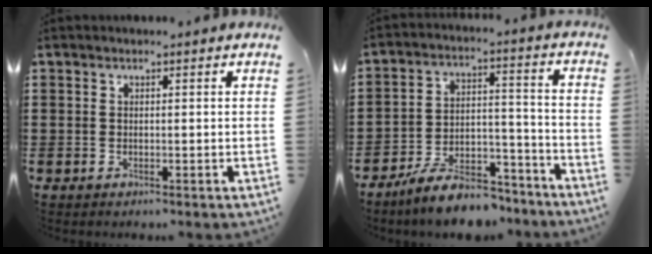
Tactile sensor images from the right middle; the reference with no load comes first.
{"total": 9.3, "force": [-8.2, 2.4, 3.7], "torque": [-0.064, 0.028, -0.153]}